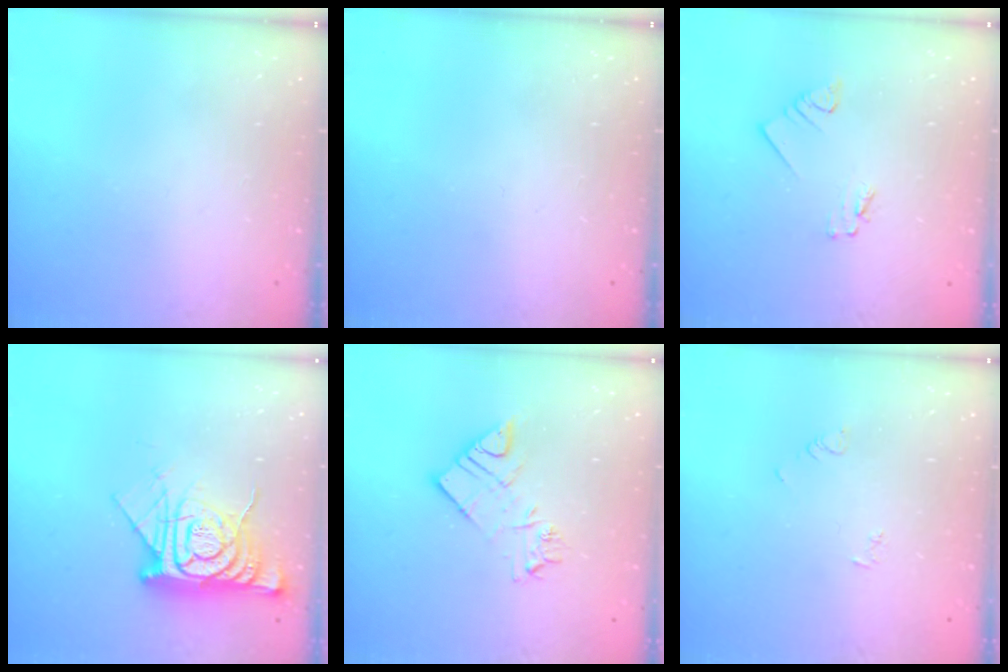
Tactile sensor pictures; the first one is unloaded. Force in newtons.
{"total": 0.0}
{"total": 1.8, "press": 1.7, "slide": 0.2}
{"total": 14.6, "press": 14.5, "slide": 1.4}
{"total": 10.5, "press": 10.5, "slide": 1.0}
{"total": 3.1, "press": 3.1, "slide": 0.4}